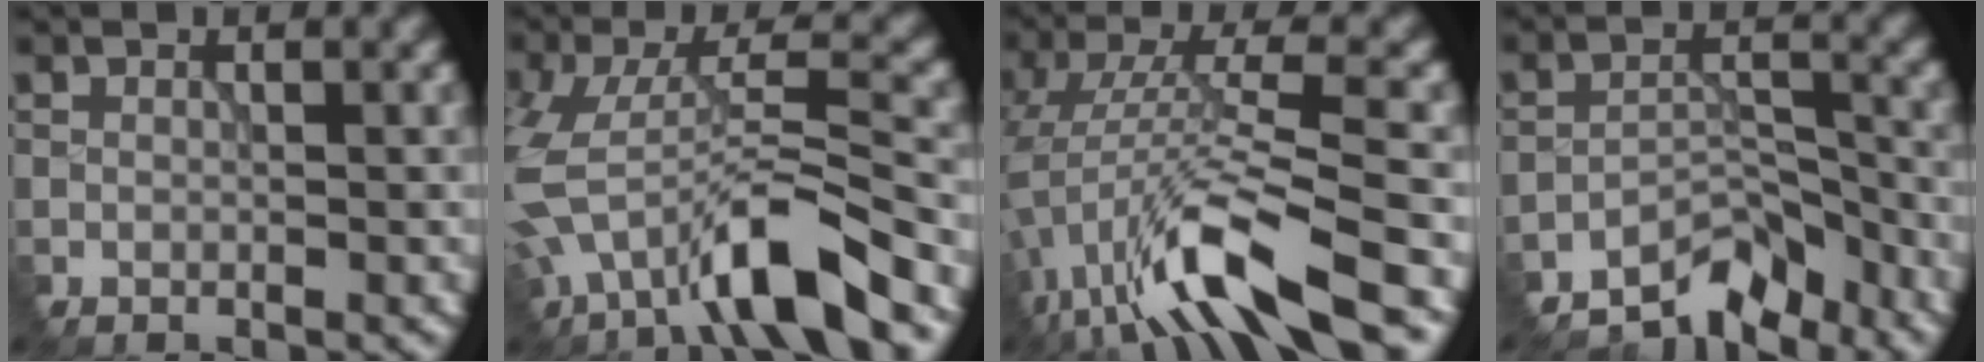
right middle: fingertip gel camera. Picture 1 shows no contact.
{"total": 8.1, "force": [-4.7, 1.5, 6.4], "torque": [-0.123, 0.006, -0.092]}
{"total": 8.6, "force": [-4.6, 1.3, 7.1], "torque": [-0.131, 0.009, -0.091]}
{"total": 5.4, "force": [-5.2, 1.0, 1.1], "torque": [0.003, 0.003, -0.095]}